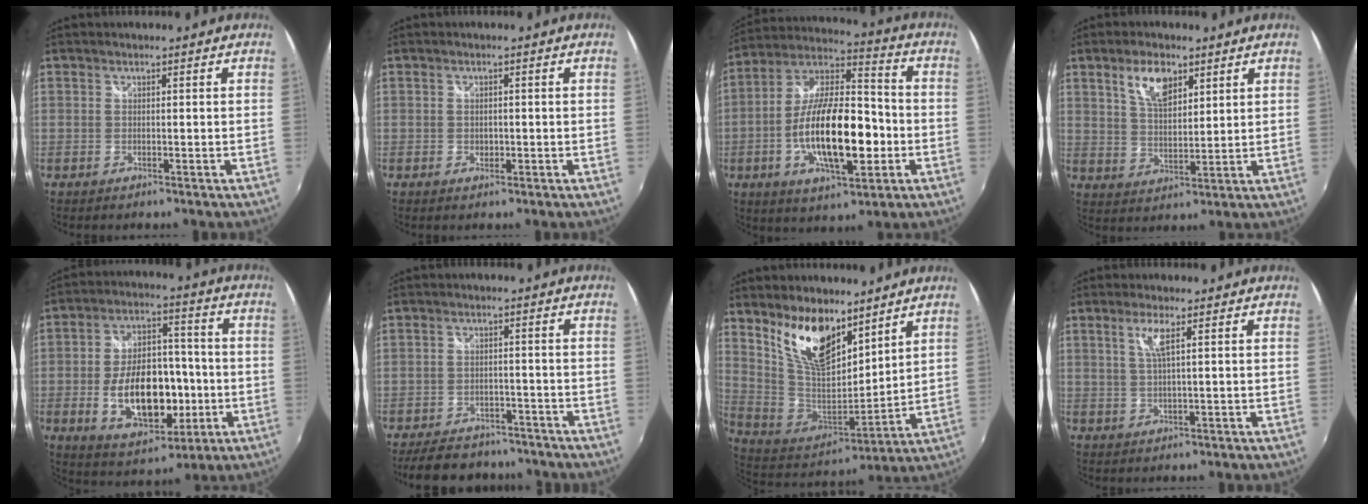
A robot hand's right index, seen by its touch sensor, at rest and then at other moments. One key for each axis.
{"total": 1.4, "fx": -0.3, "fy": 1.1, "fz": 0.7, "tx": -0.011, "ty": 0.000, "tz": -0.006}
{"total": 20.1, "fx": -4.5, "fy": 7.8, "fz": 18.0, "tx": -0.333, "ty": 0.006, "tz": -0.078}
{"total": 7.4, "fx": 4.2, "fy": 3.5, "fz": 5.0, "tx": -0.090, "ty": 0.009, "tz": 0.080}
{"total": 17.0, "fx": -3.8, "fy": 9.5, "fz": 13.6, "tx": -0.255, "ty": 0.013, "tz": -0.041}
{"total": 10.8, "fx": -8.8, "fy": 5.4, "fz": 3.4, "tx": -0.089, "ty": 0.015, "tz": -0.120}
{"total": 16.7, "fx": 10.3, "fy": 7.9, "fz": 10.5, "tx": -0.202, "ty": -0.001, "tz": 0.209}
{"total": 3.3, "fx": 1.4, "fy": -0.2, "fz": 3.0, "tx": -0.061, "ty": -0.003, "tz": 0.029}